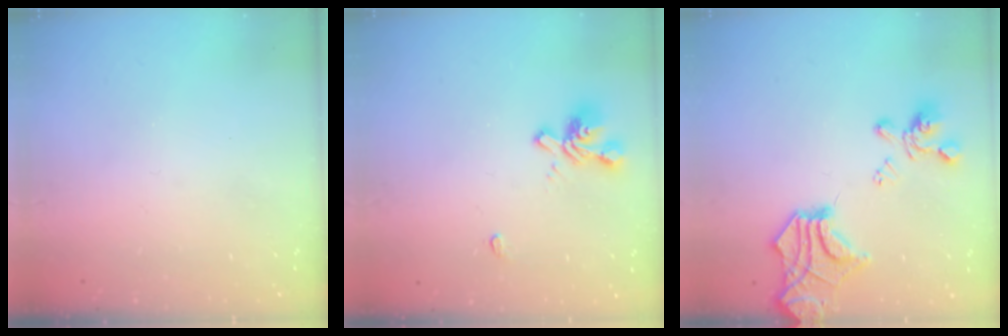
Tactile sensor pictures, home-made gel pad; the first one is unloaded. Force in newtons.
{"total": 1.5, "press": 1.0, "slide": 1.1}
{"total": 10.8, "press": 10.0, "slide": 3.9}